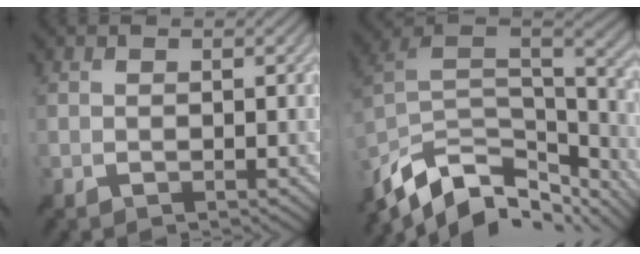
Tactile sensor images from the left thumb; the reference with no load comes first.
{"total": 14.4, "force": [-9.5, 6.7, 8.5], "torque": [-0.221, -0.013, -0.151]}